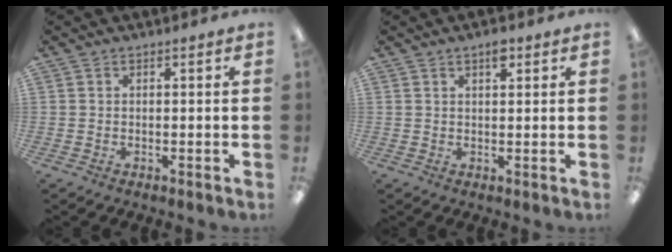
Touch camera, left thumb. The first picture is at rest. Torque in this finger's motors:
{"motor_torque": [-0.09, 0.02, -0.01, 0.21, 0.06]}